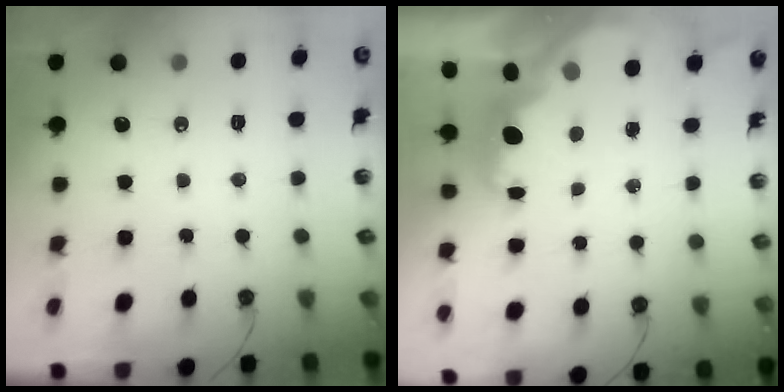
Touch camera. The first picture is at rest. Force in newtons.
{"total": 2.1, "press": 1.9, "slide": 0.8}